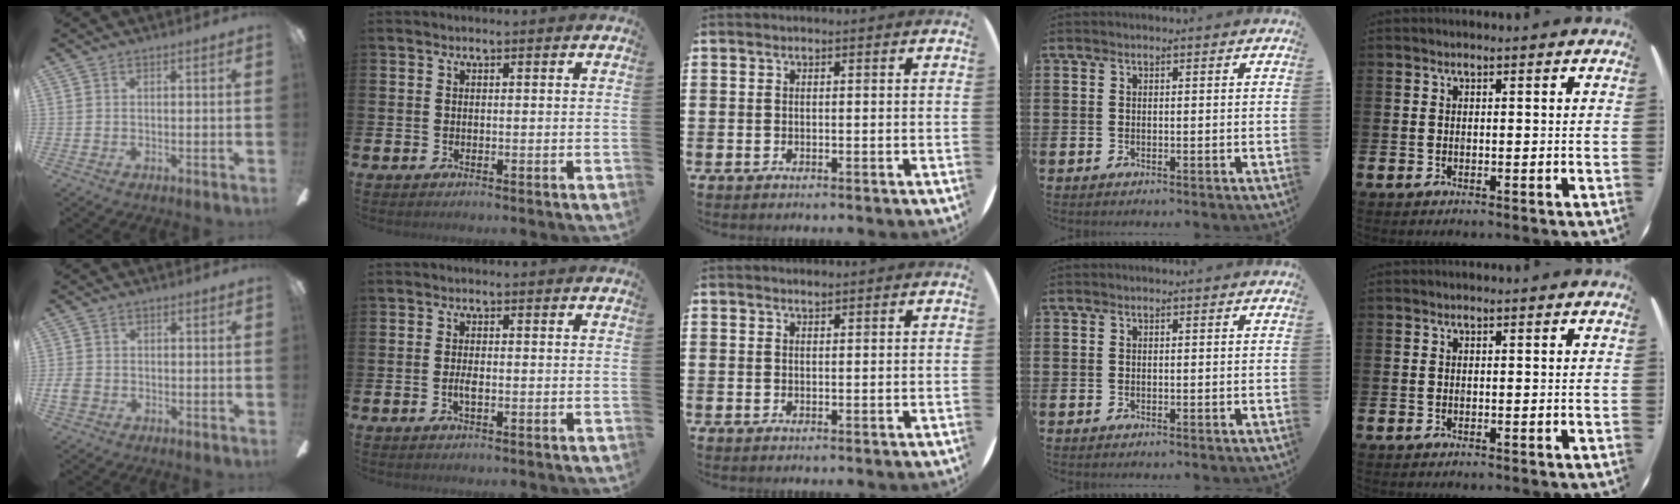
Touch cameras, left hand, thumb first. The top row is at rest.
{"thumb": {"total": 3.0, "force": [-1.0, 2.4, 1.6], "torque": [-0.030, 0.007, -0.018]}, "index": {"total": 1.6, "force": [-0.4, 0.5, 1.5], "torque": [-0.027, 0.001, -0.007]}, "middle": {"total": 0.7, "force": [0.7, 0.0, 0.1], "torque": [-0.002, 0.000, 0.013]}}